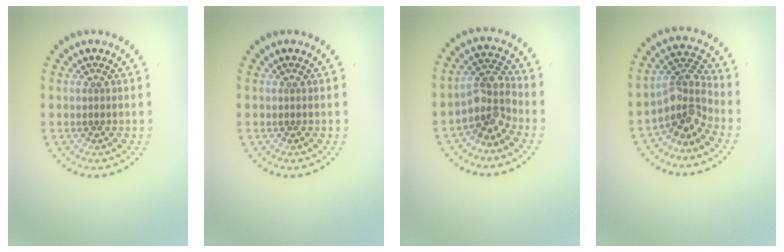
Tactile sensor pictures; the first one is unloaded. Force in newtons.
{"total": 0.0}
{"total": 3.8, "press": 3.1, "slide": 2.1}
{"total": 3.9, "press": 3.0, "slide": 2.6}